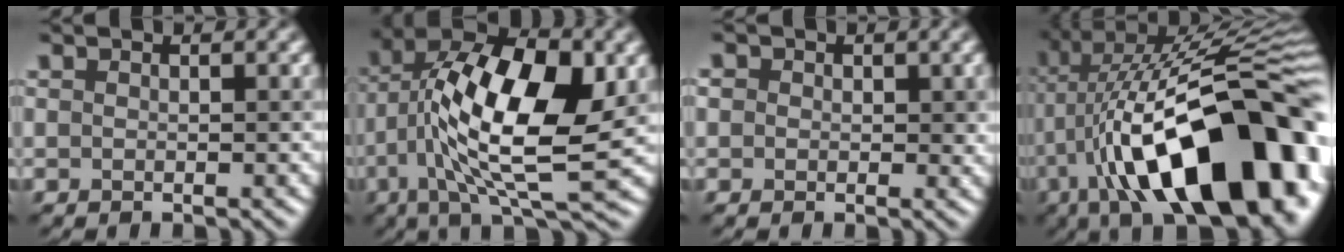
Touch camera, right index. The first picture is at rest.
{"total": 12.9, "force": [0.2, 5.1, 11.9], "torque": [-0.212, 0.009, 0.001]}
{"total": 2.6, "force": [0.7, 2.1, 1.2], "torque": [-0.008, 0.009, -0.003]}
{"total": 19.4, "force": [-4.5, 8.1, 17.0], "torque": [-0.249, 0.031, -0.072]}